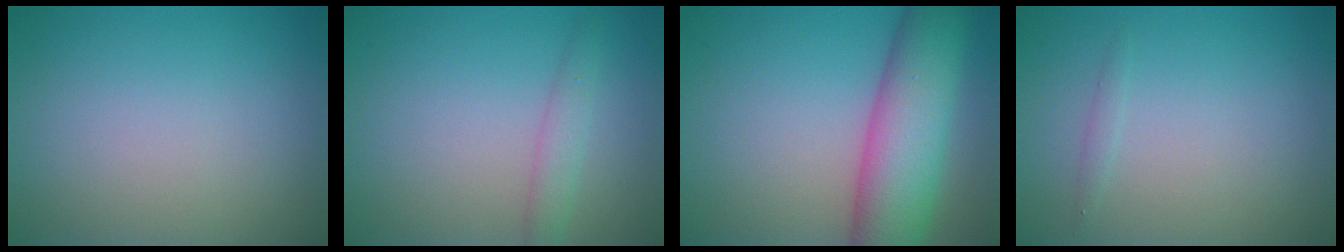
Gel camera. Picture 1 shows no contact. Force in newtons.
{"total": 1.8, "press": 1.8, "slide": 0.0}
{"total": 9.5, "press": 9.5, "slide": 0.4}
{"total": 0.6, "press": 0.6, "slide": 0.0}